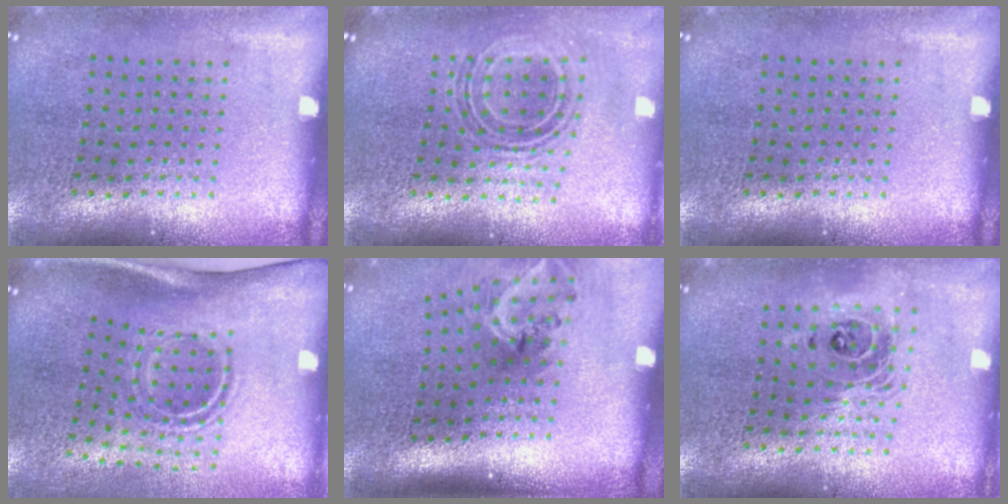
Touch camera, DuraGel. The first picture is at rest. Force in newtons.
{"total": 0.8, "press": 0.8, "slide": 0.3}
{"total": 0.0}
{"total": 2.0, "press": 1.2, "slide": 1.6}
{"total": 2.1, "press": 1.3, "slide": 1.6}
{"total": 1.7, "press": 1.4, "slide": 0.9}